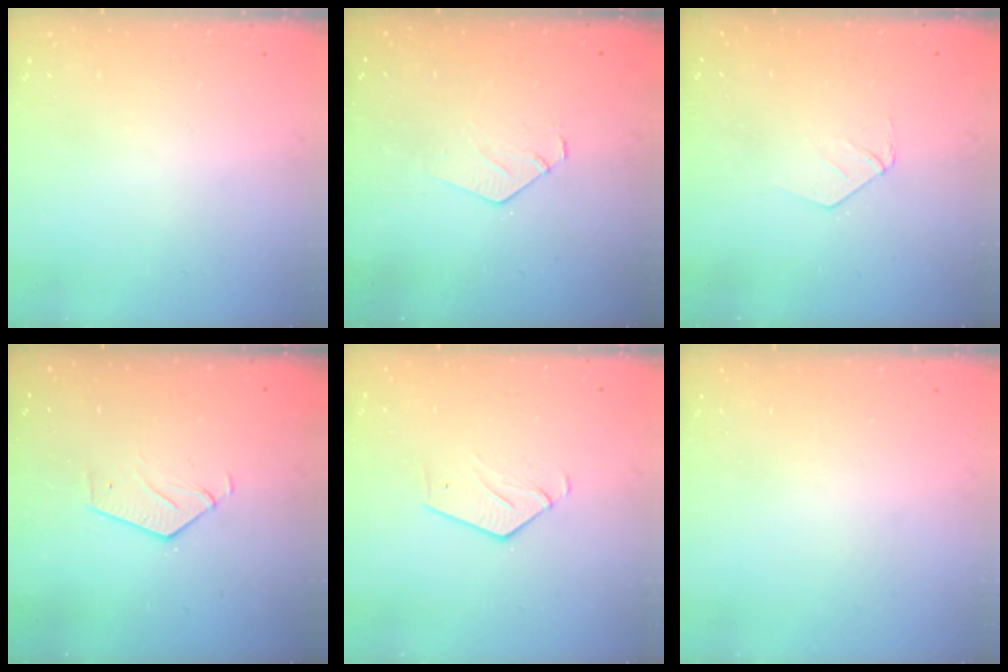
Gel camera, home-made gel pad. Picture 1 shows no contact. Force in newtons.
{"total": 6.0, "press": 6.0, "slide": 0.5}
{"total": 3.4, "press": 3.4, "slide": 0.2}
{"total": 3.2, "press": 3.2, "slide": 0.2}
{"total": 2.9, "press": 2.9, "slide": 0.2}
{"total": 0.0}